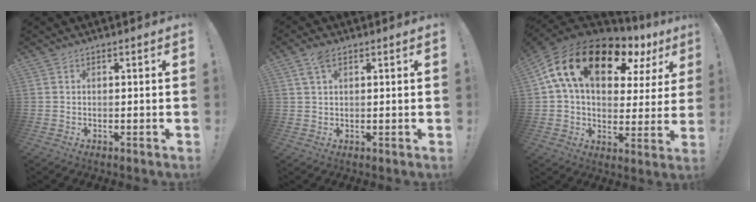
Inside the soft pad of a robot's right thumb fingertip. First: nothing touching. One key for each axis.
{"total": 4.2, "fx": 2.2, "fy": 2.0, "fz": 3.0, "tx": -0.050, "ty": -0.006, "tz": 0.038}
{"total": 19.9, "fx": 10.2, "fy": 10.0, "fz": 13.8, "tx": -0.238, "ty": -0.045, "tz": 0.174}